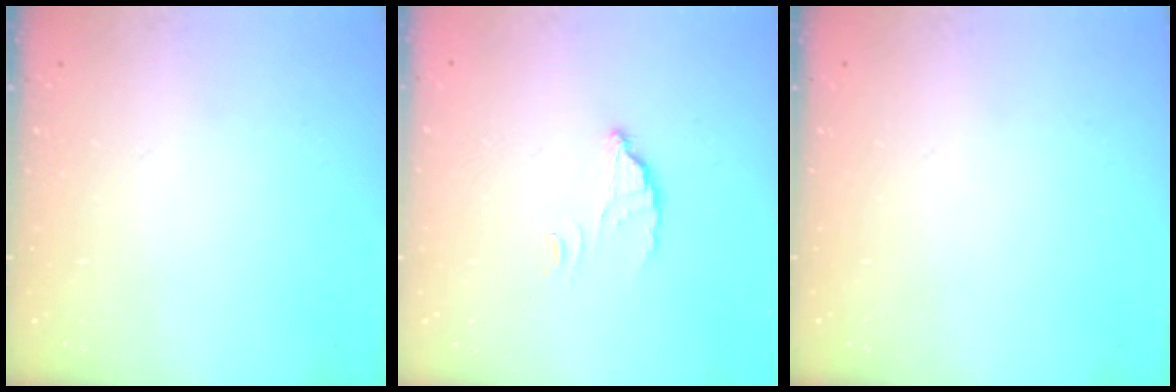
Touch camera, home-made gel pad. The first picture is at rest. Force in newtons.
{"total": 2.8, "press": 2.8, "slide": 0.1}
{"total": 0.0}